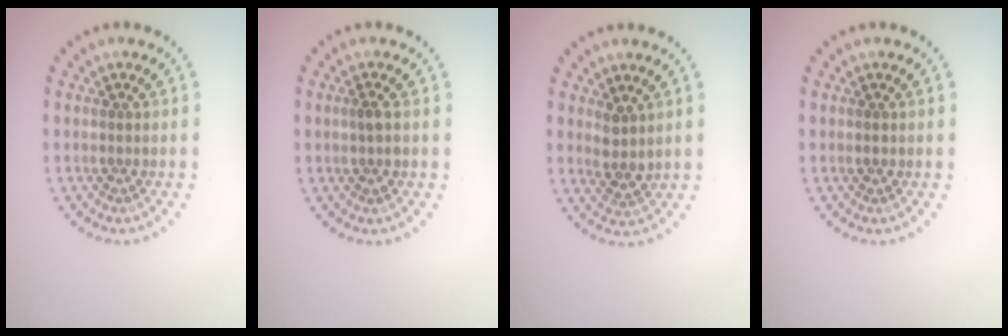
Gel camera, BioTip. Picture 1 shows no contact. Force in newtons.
{"total": 1.2, "press": 1.1, "slide": 0.4}
{"total": 2.0, "press": 1.7, "slide": 1.1}
{"total": 0.8, "press": 0.8, "slide": 0.1}